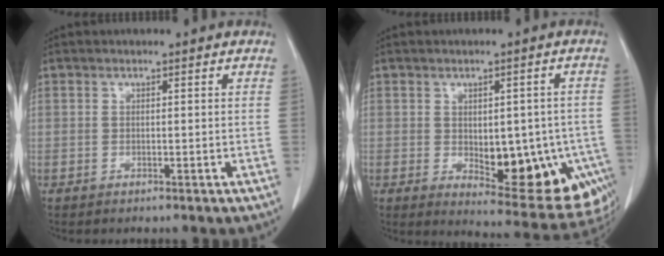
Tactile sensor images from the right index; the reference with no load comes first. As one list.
[{"total": 15.5, "force": [-4.1, 6.9, 13.2], "torque": [-0.120, 0.007, -0.028]}]